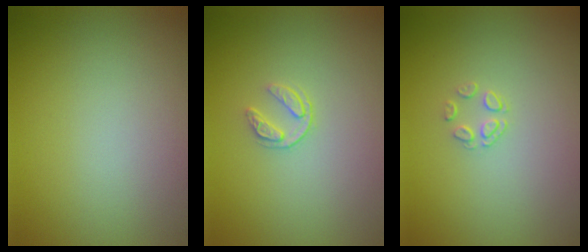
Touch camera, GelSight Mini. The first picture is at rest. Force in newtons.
{"total": 1.6, "press": 1.0, "slide": 1.2}
{"total": 1.4, "press": 0.6, "slide": 1.2}